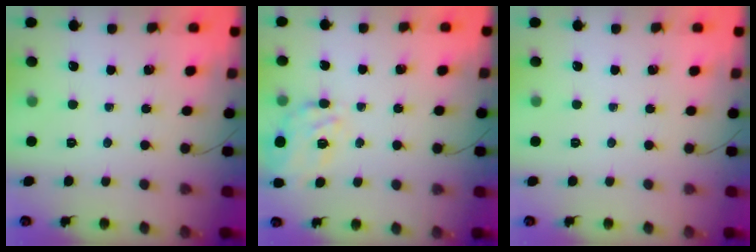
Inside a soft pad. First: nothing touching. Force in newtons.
{"total": 11.0, "press": 10.7, "slide": 2.8}
{"total": 0.0}